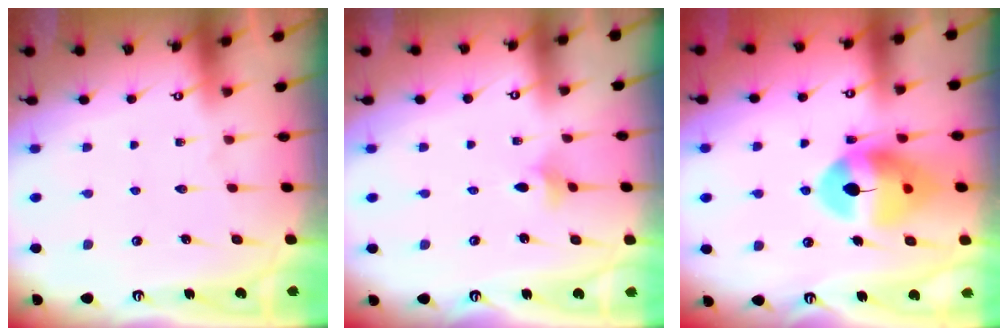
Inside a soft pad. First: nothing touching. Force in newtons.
{"total": 2.8, "press": 2.8, "slide": 0.5}
{"total": 13.5, "press": 13.4, "slide": 2.0}